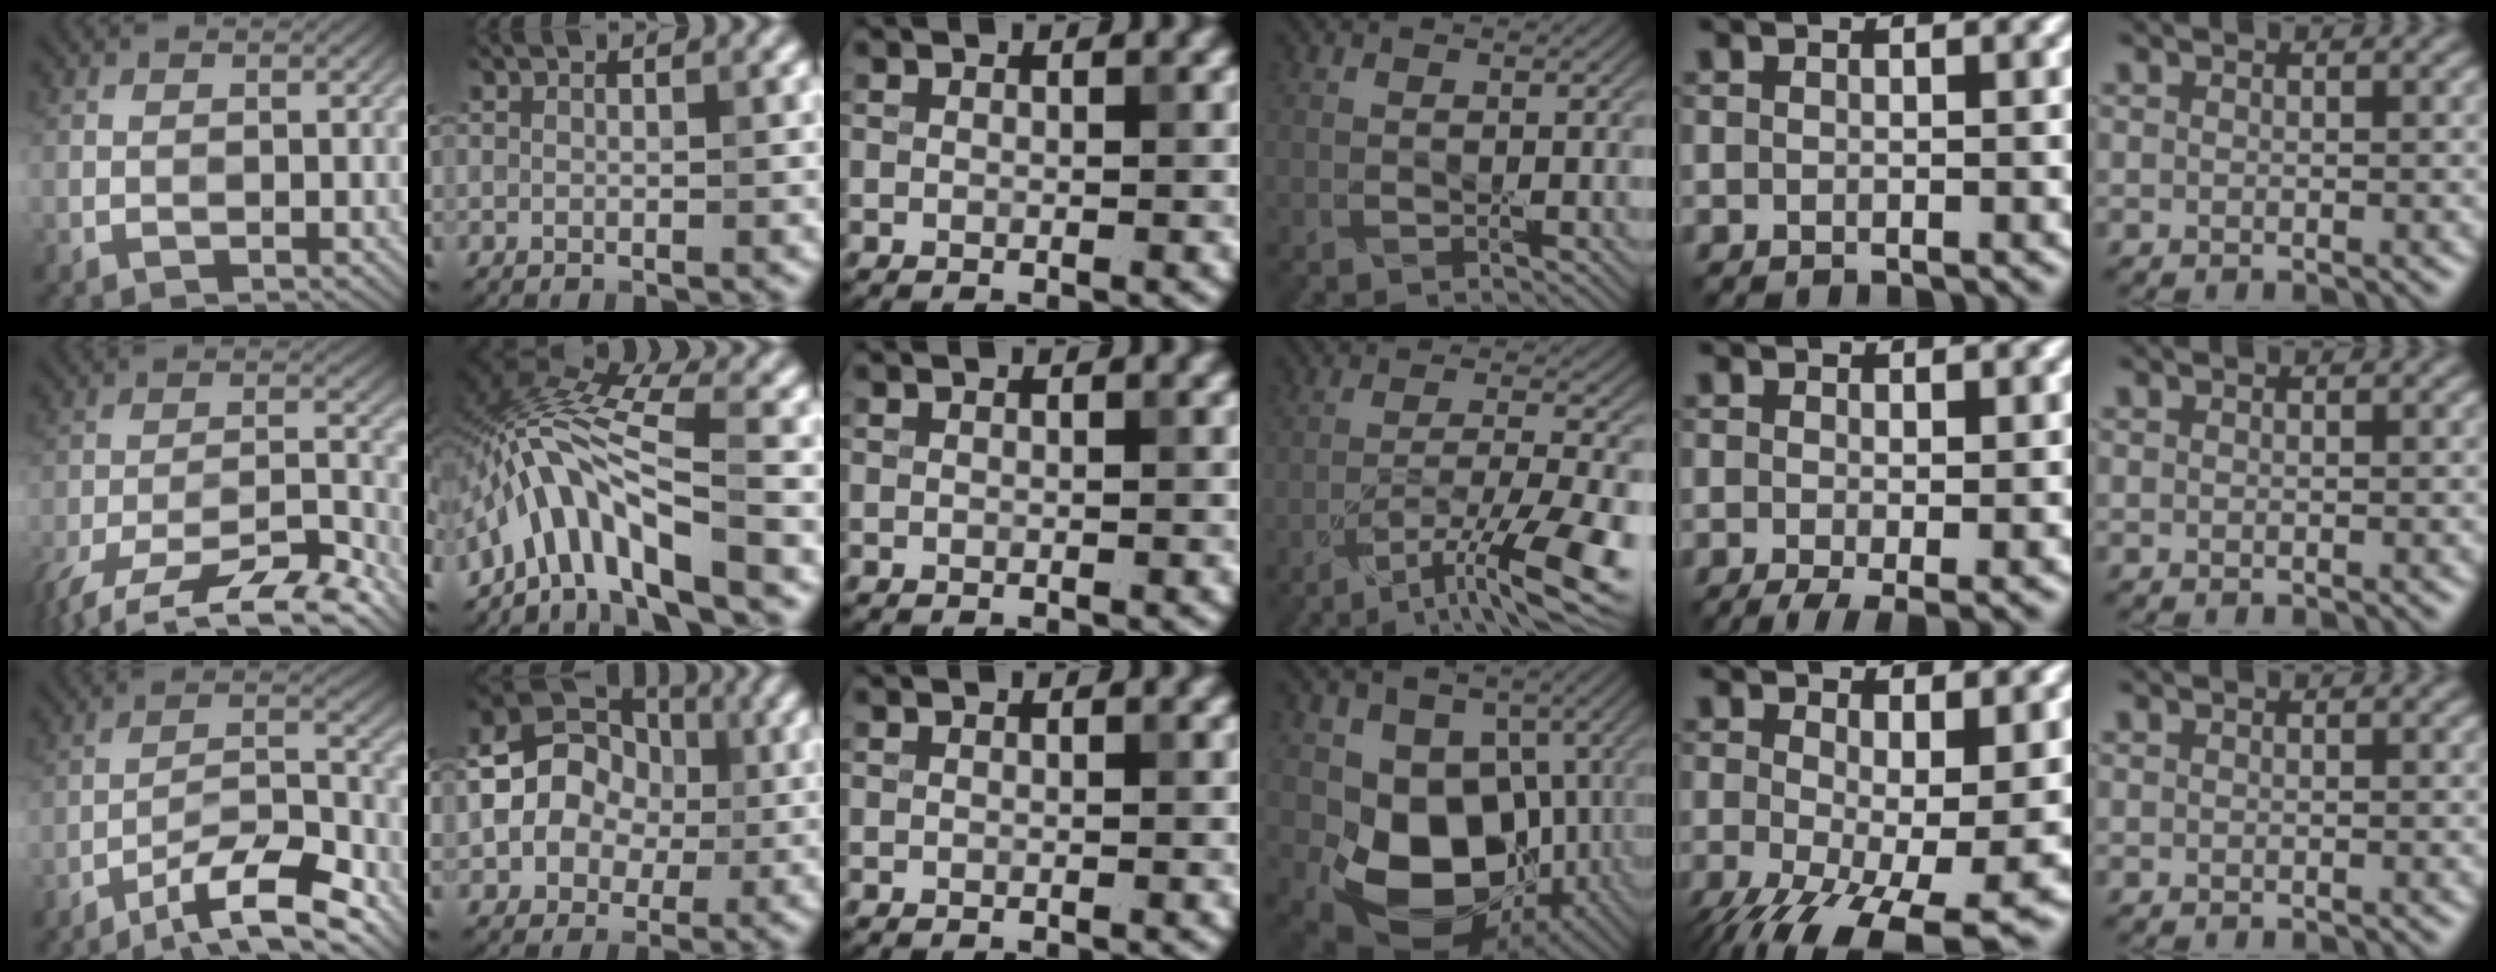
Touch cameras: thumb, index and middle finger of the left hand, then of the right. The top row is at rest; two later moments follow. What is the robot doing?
{"motion": "peel", "object": "postage stamp"}